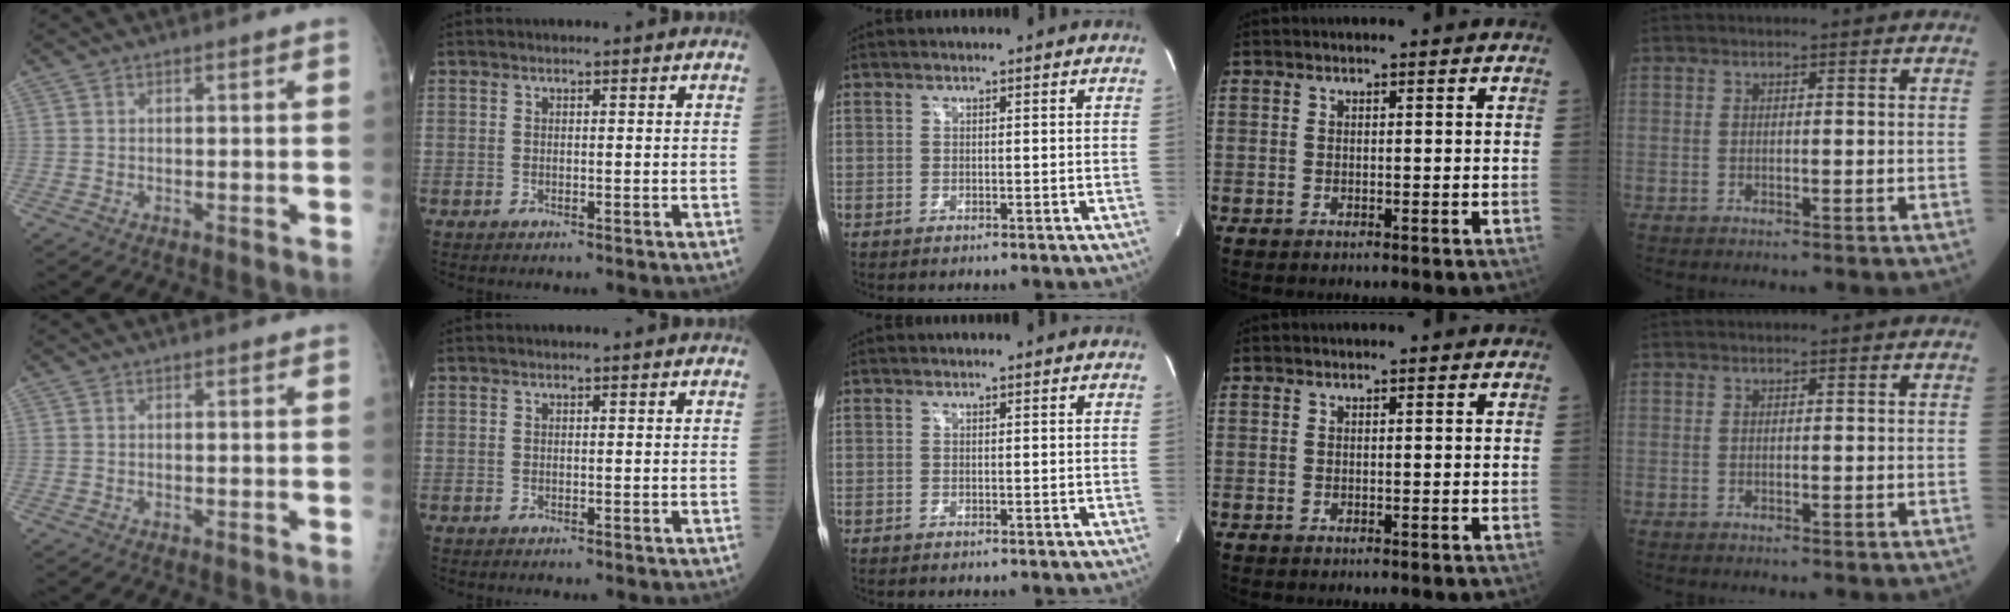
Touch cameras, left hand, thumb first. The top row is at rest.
{}